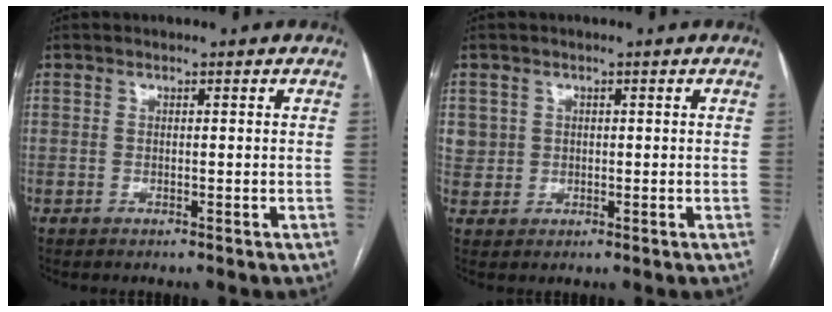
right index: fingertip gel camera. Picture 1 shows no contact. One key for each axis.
{"total": 2.9, "fx": 1.0, "fy": 2.8, "fz": 0.1, "tx": 0.011, "ty": 0.005, "tz": 0.019}